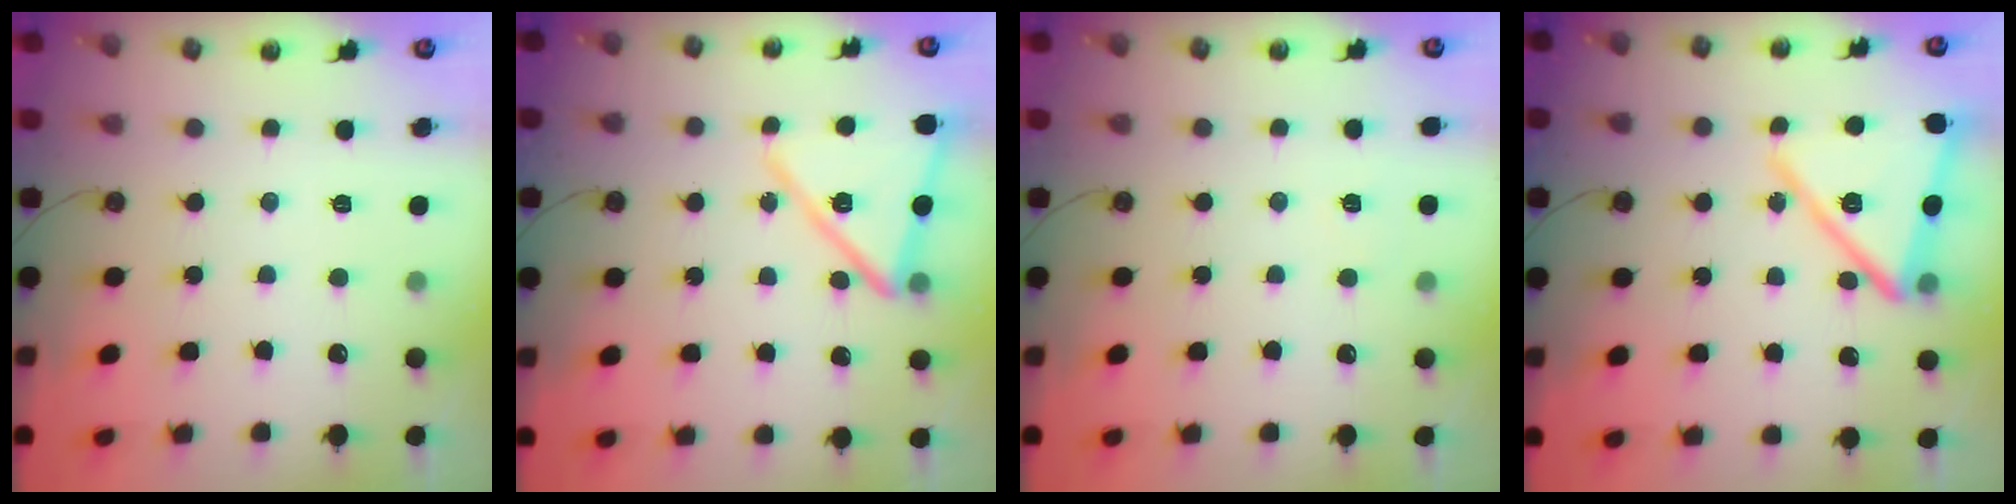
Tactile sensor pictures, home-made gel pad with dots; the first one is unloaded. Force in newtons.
{"total": 15.0, "press": 14.9, "slide": 1.3}
{"total": 4.0, "press": 3.3, "slide": 2.4}
{"total": 17.9, "press": 17.7, "slide": 2.6}